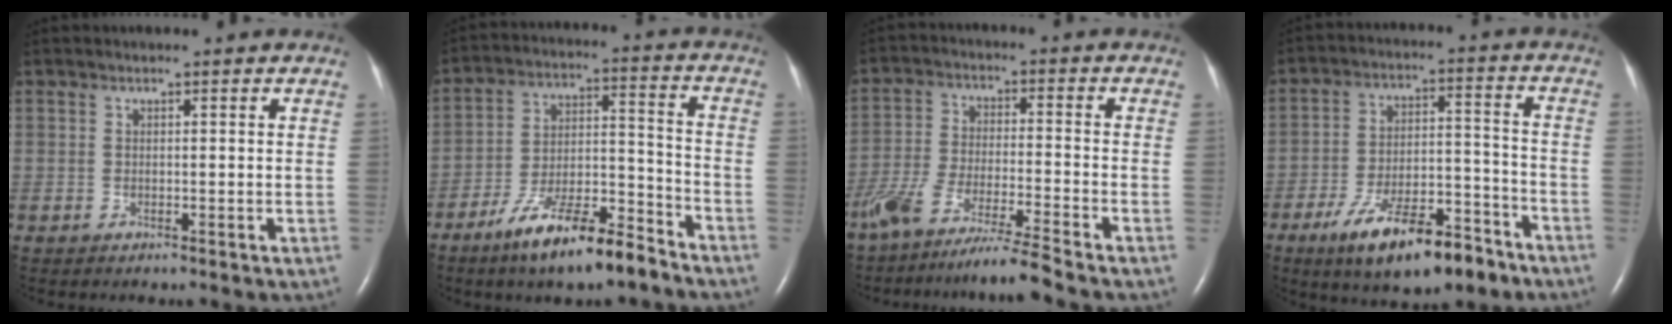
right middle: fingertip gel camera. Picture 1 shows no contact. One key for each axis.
{"total": 13.2, "fx": -9.6, "fy": 2.7, "fz": 8.6, "tx": -0.150, "ty": 0.003, "tz": -0.168}
{"total": 9.9, "fx": -8.2, "fy": -1.1, "fz": 5.3, "tx": -0.099, "ty": -0.027, "tz": -0.154}
{"total": 14.3, "fx": -9.4, "fy": 4.7, "fz": 9.7, "tx": -0.157, "ty": 0.005, "tz": -0.149}